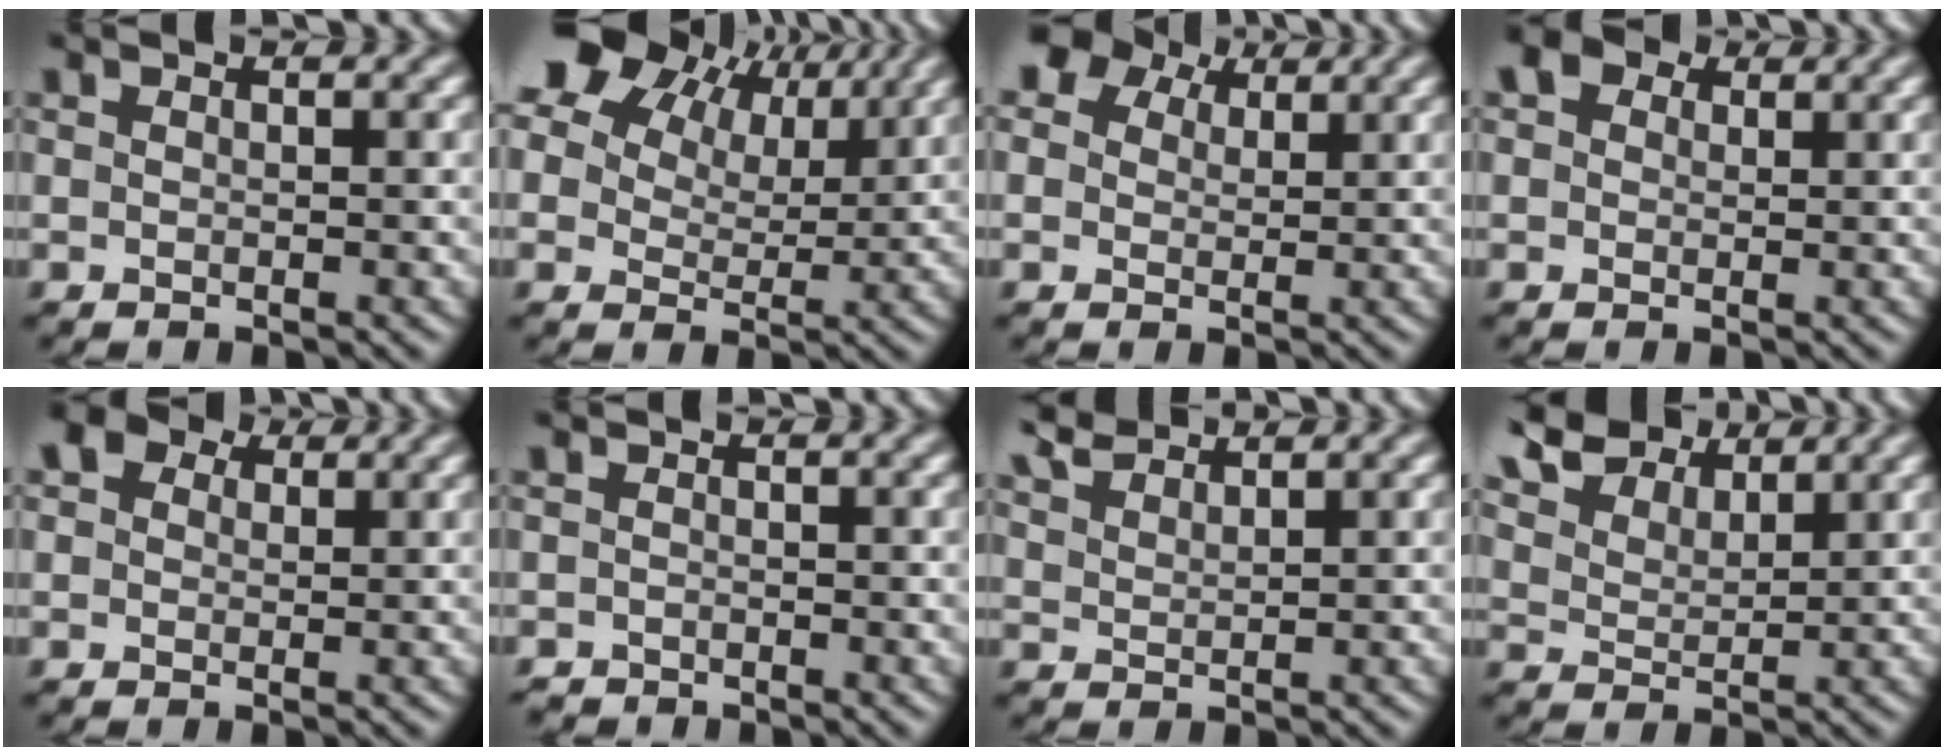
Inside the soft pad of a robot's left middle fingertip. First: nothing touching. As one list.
[{"total": 13.3, "force": [7.4, 8.0, 7.6], "torque": [-0.159, 0.035, 0.113]}, {"total": 4.7, "force": [3.0, 3.1, 1.8], "torque": [-0.042, 0.004, 0.047]}, {"total": 3.0, "force": [1.7, 2.1, 1.4], "torque": [-0.026, 0.004, 0.015]}, {"total": 4.5, "force": [2.5, 3.0, 2.1], "torque": [-0.037, 0.009, 0.017]}, {"total": 1.1, "force": [-0.9, 0.5, -0.1], "torque": [0.008, -0.002, -0.018]}, {"total": 3.0, "force": [2.8, 0.6, 0.9], "torque": [-0.023, 0.012, 0.056]}, {"total": 8.9, "force": [7.3, 3.7, 3.3], "torque": [-0.098, 0.011, 0.128]}]